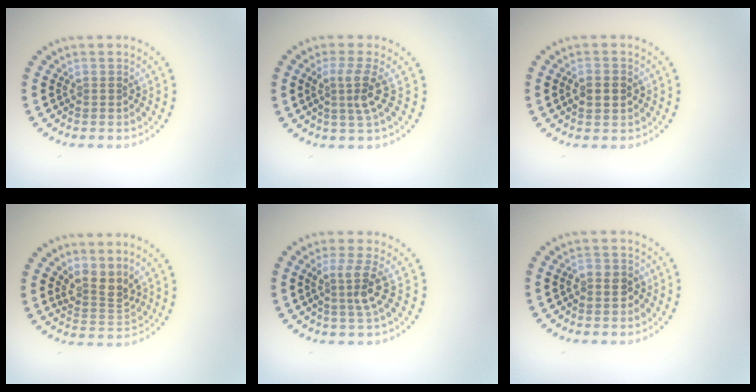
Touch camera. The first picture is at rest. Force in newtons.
{"total": 2.7, "press": 2.0, "slide": 1.8}
{"total": 2.5, "press": 2.5, "slide": 0.1}
{"total": 2.8, "press": 2.0, "slide": 1.9}
{"total": 2.7, "press": 2.0, "slide": 1.8}
{"total": 2.0, "press": 1.9, "slide": 0.5}